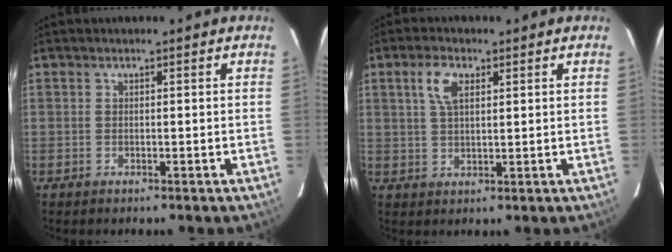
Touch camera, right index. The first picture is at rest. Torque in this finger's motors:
{"motor_torque": [0.37, 0.01, 0.32, 0.05]}